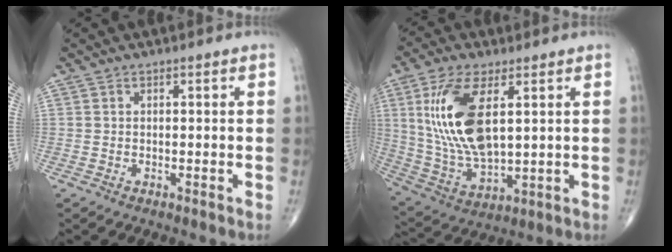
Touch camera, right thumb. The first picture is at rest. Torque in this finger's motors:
{"motor_torque": [-0.79, 1.53, 1.35, 1.22, 0.49]}